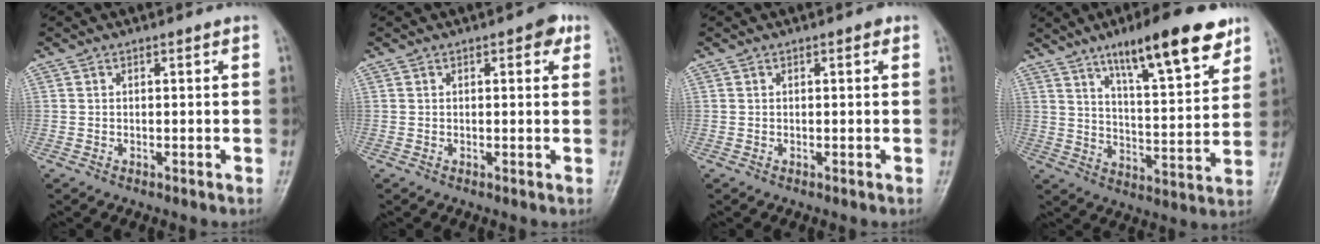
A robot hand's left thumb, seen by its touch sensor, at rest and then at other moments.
{"total": 3.1, "force": [1.5, 1.4, 2.4], "torque": [-0.017, 0.000, 0.012]}
{"total": 0.8, "force": [0.3, 0.3, 0.6], "torque": [-0.008, 0.001, 0.001]}
{"total": 17.5, "force": [11.1, 4.4, 12.8], "torque": [-0.167, -0.053, 0.176]}